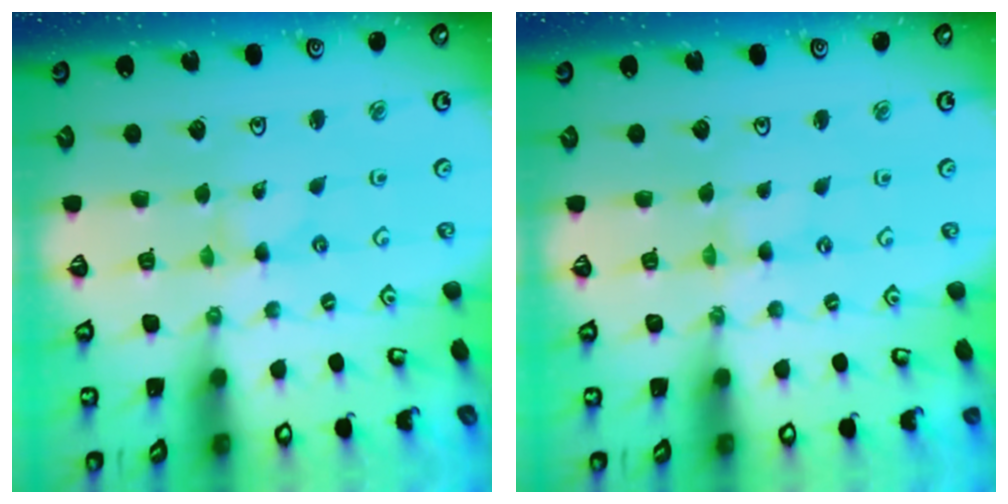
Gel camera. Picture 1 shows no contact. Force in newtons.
{"total": 0.0}